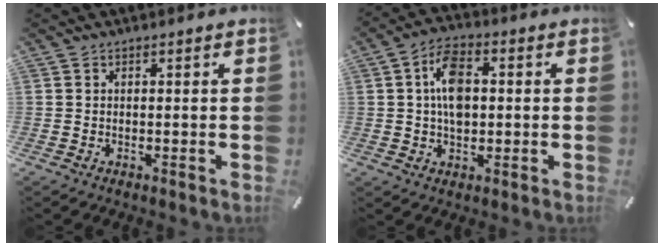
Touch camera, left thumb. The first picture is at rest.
{"total": 8.7, "force": [0.7, 5.5, 6.7], "torque": [-0.110, 0.007, 0.011]}